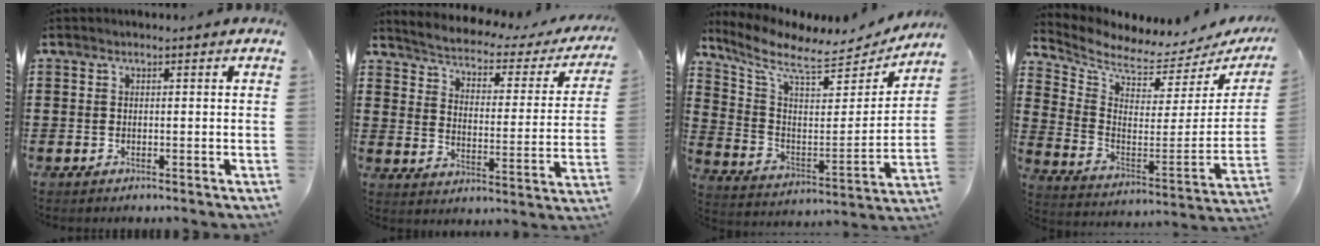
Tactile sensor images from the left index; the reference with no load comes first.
{"total": 2.3, "force": [2.1, 0.4, 0.8], "torque": [-0.032, -0.024, 0.024]}
{"total": 9.1, "force": [7.5, 2.1, 4.8], "torque": [-0.129, -0.047, 0.124]}
{"total": 4.6, "force": [4.5, 0.5, 1.1], "torque": [-0.052, -0.059, 0.073]}